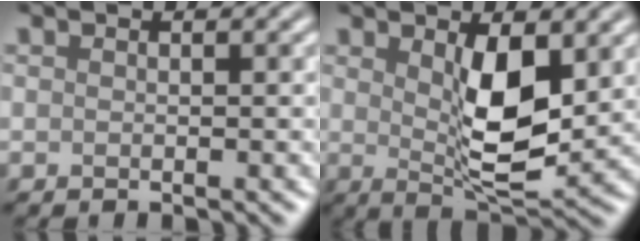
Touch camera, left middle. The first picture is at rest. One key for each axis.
{"total": 6.2, "fx": 1.4, "fy": 2.2, "fz": 5.6, "tx": -0.100, "ty": -0.011, "tz": 0.029}